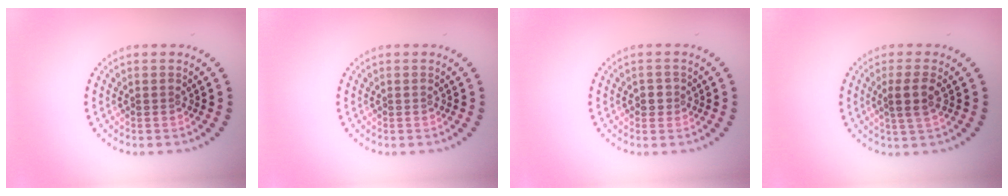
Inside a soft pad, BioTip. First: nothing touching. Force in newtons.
{"total": 0.0}
{"total": 1.0, "press": 0.9, "slide": 0.5}
{"total": 2.2, "press": 1.9, "slide": 1.1}